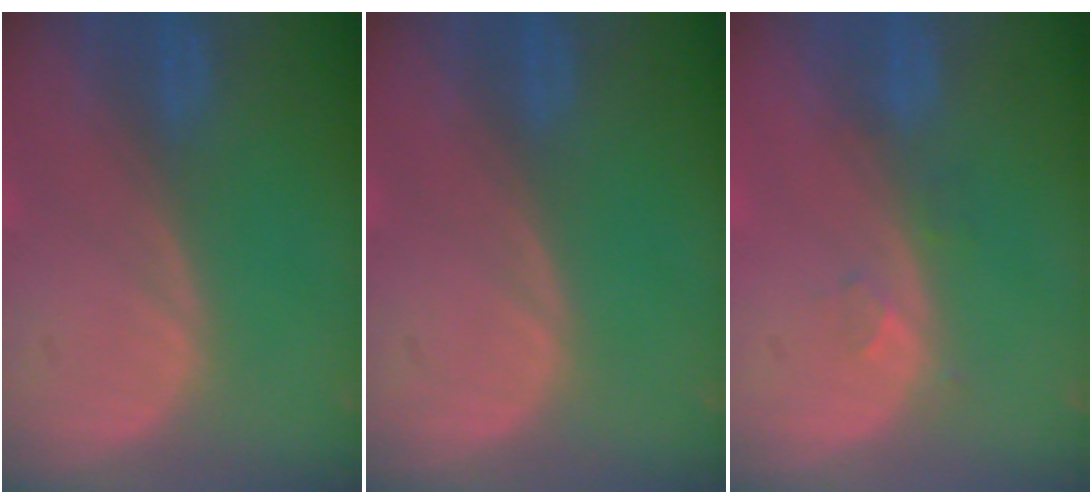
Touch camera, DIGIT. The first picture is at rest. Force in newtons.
{"total": 0.0}
{"total": 1.9, "press": 1.6, "slide": 1.0}